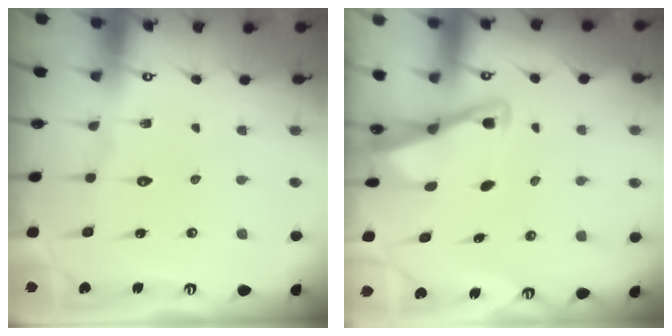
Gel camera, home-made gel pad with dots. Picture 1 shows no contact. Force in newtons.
{"total": 2.8, "press": 2.8, "slide": 0.4}